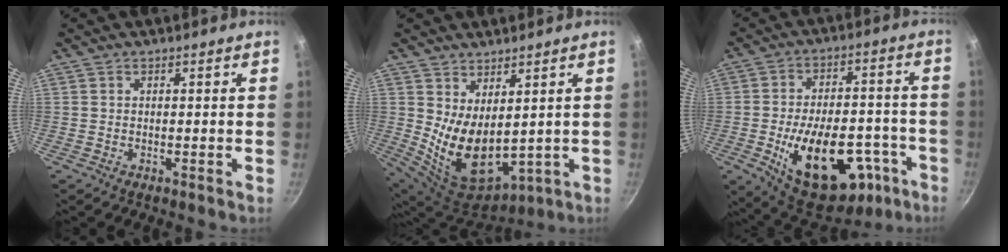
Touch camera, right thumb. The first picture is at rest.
{"total": 12.3, "force": [2.1, 7.2, 9.7], "torque": [-0.148, -0.047, 0.067]}
{"total": 24.8, "force": [-9.6, 13.9, 18.2], "torque": [-0.240, 0.037, -0.118]}